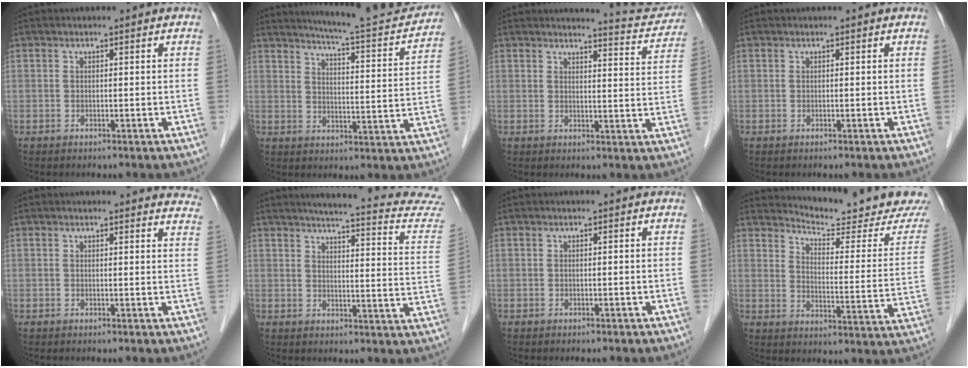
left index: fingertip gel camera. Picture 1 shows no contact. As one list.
[{"total": 15.6, "force": [14.8, 0.6, 5.0], "torque": [-0.076, -0.036, 0.187]}, {"total": 7.4, "force": [7.4, 0.4, 0.3], "torque": [-0.004, -0.029, 0.072]}, {"total": 0.0}, {"total": 8.8, "force": [8.5, 1.7, 1.1], "torque": [0.025, -0.020, 0.055]}, {"total": 19.4, "force": [17.9, 0.7, 7.4], "torque": [-0.086, -0.070, 0.191]}, {"total": 0.0}, {"total": 16.2, "force": [15.8, 0.0, 3.8], "torque": [-0.058, -0.092, 0.191]}]